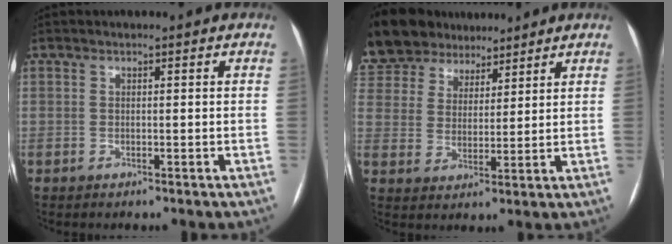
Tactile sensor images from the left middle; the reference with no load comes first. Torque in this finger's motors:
{"motor_torque": [0.47, -0.25, 1.05, 0.21]}